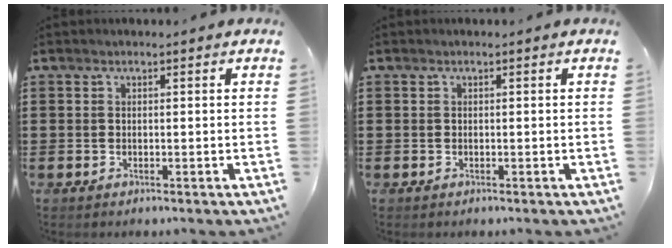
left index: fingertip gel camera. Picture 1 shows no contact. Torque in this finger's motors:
{"motor_torque": [-0.01, 0.01, 0.00, 0.00]}